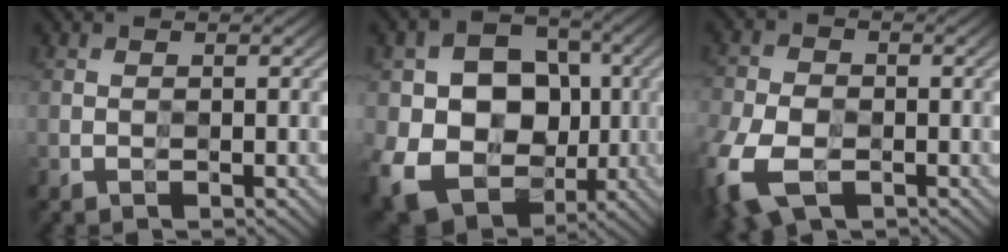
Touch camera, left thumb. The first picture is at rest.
{"total": 15.8, "force": [-2.3, 12.9, 8.8], "torque": [-0.180, -0.030, -0.044]}
{"total": 11.5, "force": [-5.4, 7.0, 7.4], "torque": [-0.202, -0.047, -0.091]}